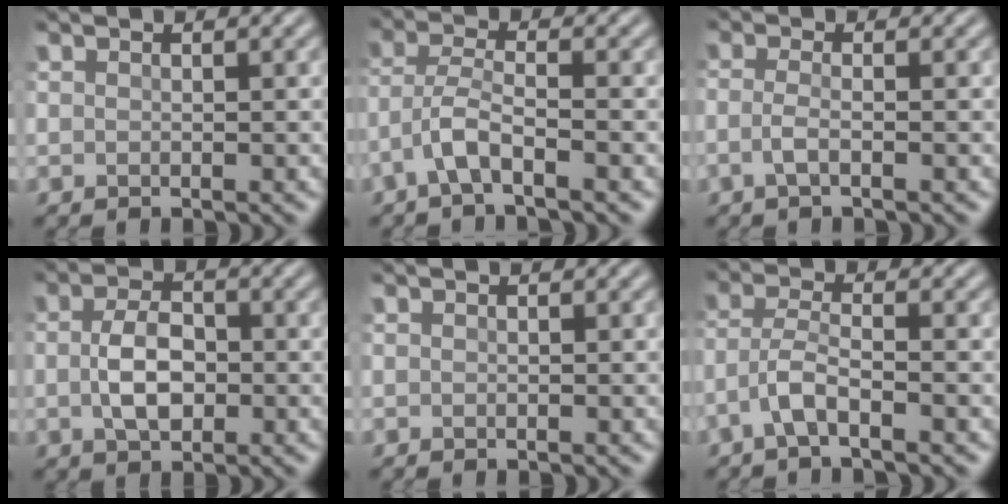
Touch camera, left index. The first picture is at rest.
{"total": 3.3, "force": [-2.0, 0.6, 2.5], "torque": [-0.055, 0.006, -0.053]}
{"total": 1.8, "force": [-0.9, 0.5, 1.5], "torque": [-0.032, -0.005, -0.027]}
{"total": 4.2, "force": [-0.6, 2.6, 3.2], "torque": [-0.069, -0.002, -0.014]}
{"total": 0.0}
{"total": 3.0, "force": [-1.8, 0.6, 2.3], "torque": [-0.050, 0.004, -0.048]}